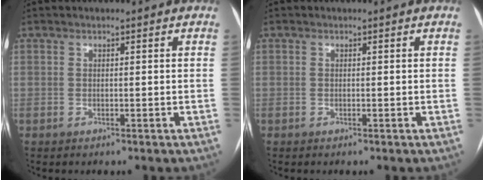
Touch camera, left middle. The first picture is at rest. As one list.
[{"total": 0.0}]